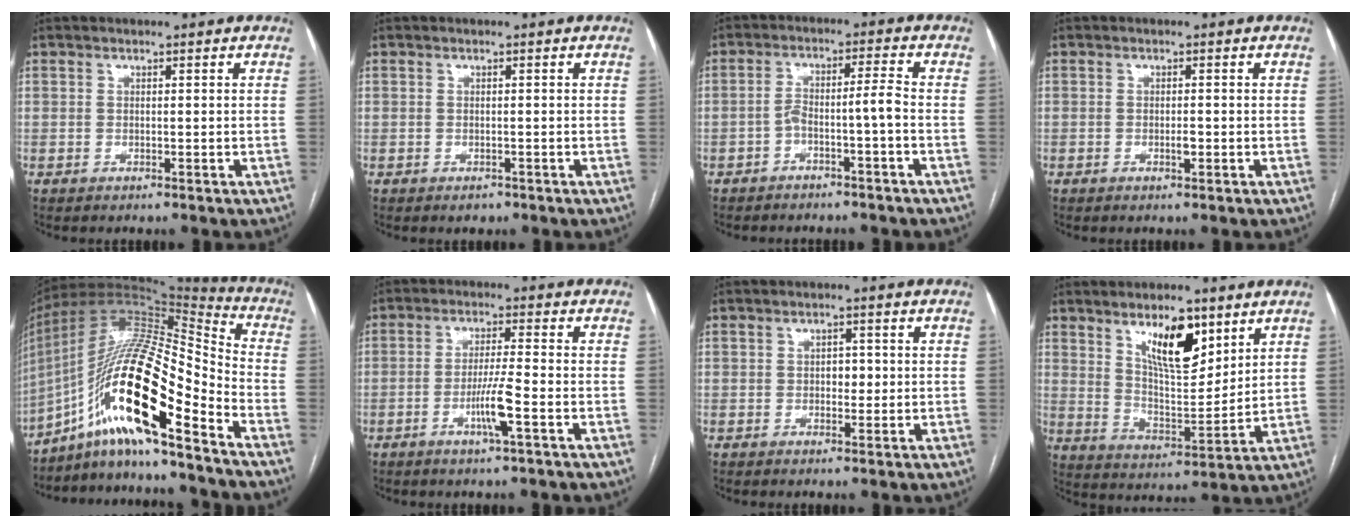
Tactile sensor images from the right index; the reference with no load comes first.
{"total": 1.1, "force": [-0.7, 0.7, 0.4], "torque": [-0.001, 0.001, -0.006]}
{"total": 4.1, "force": [-2.1, -0.2, 3.6], "torque": [-0.068, 0.024, -0.032]}
{"total": 1.1, "force": [-0.3, 0.3, 1.0], "torque": [-0.019, 0.000, -0.005]}
{"total": 21.0, "force": [-11.2, 3.2, 17.5], "torque": [-0.345, 0.005, -0.200]}
{"total": 5.5, "force": [-2.1, -0.4, 5.0], "torque": [-0.095, -0.009, -0.041]}
{"total": 2.2, "force": [0.0, 1.4, 1.7], "torque": [-0.020, 0.004, 0.000]}
{"total": 11.0, "force": [6.3, 3.6, 8.3], "torque": [-0.143, -0.004, 0.119]}